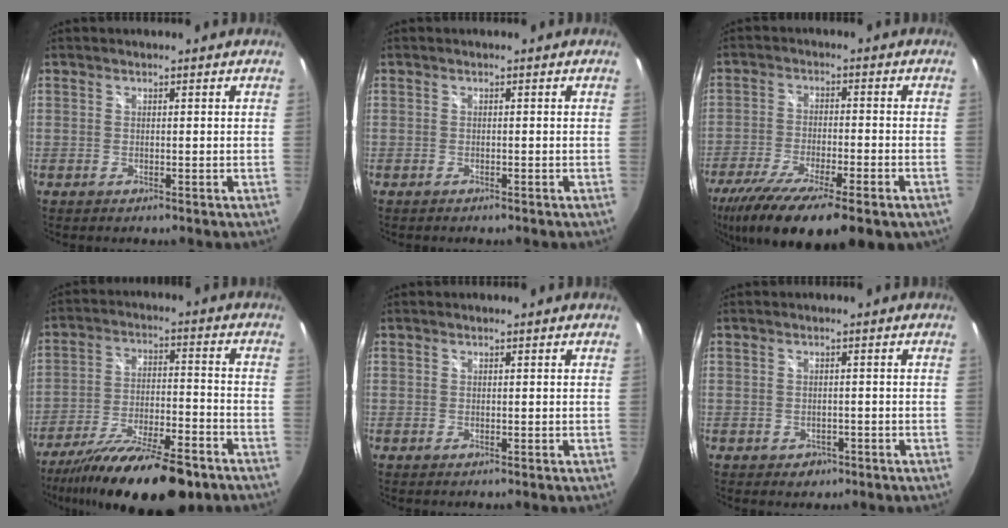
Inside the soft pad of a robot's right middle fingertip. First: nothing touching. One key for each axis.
{"total": 0.7, "fx": -0.6, "fy": 0.2, "fz": 0.2, "tx": -0.006, "ty": -0.002, "tz": -0.011}
{"total": 18.6, "fx": -12.7, "fy": 4.6, "fz": 12.8, "tx": -0.246, "ty": -0.067, "tz": -0.205}
{"total": 21.3, "fx": -16.3, "fy": 5.3, "fz": 12.7, "tx": -0.230, "ty": -0.046, "tz": -0.255}
{"total": 0.0}
{"total": 2.5, "fx": -1.1, "fy": 2.0, "fz": 0.8, "tx": -0.019, "ty": -0.003, "tz": -0.012}